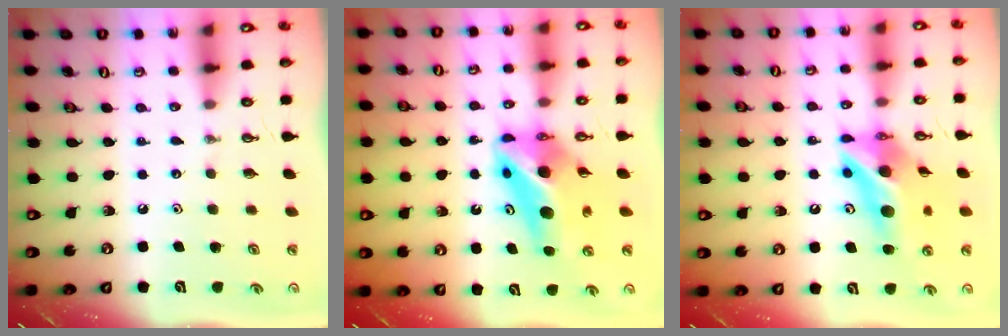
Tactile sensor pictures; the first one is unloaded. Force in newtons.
{"total": 13.2, "press": 13.1, "slide": 1.1}
{"total": 14.6, "press": 14.5, "slide": 1.3}